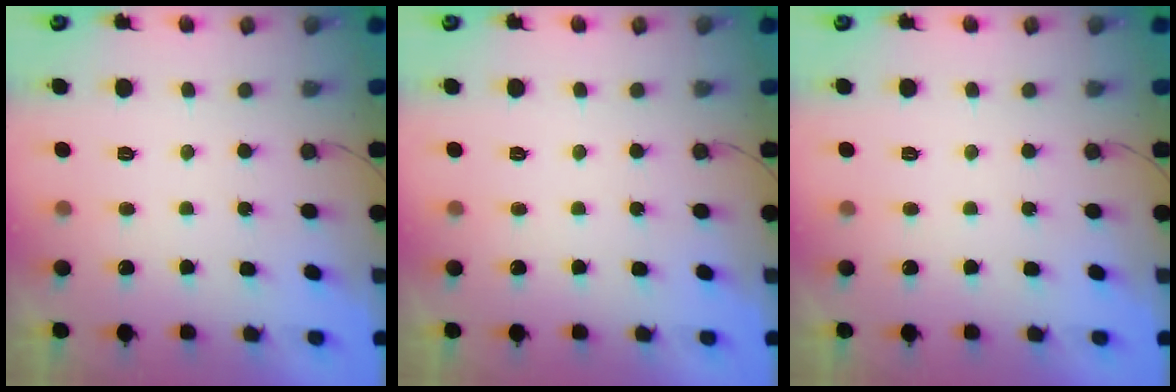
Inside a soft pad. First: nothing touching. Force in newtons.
{"total": 0.0}
{"total": 0.0}